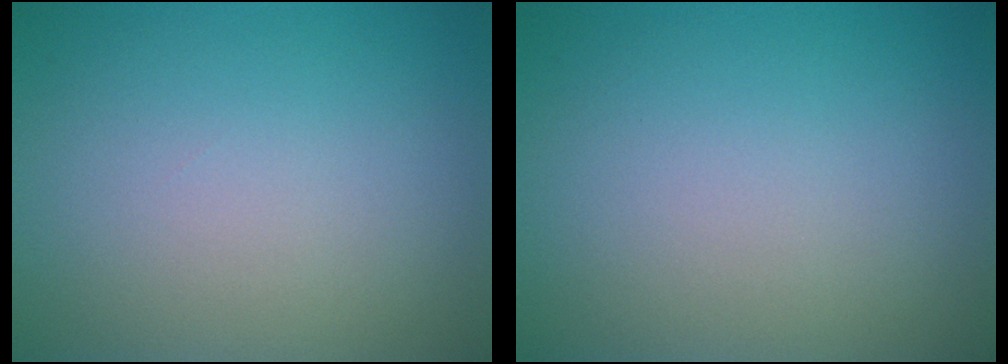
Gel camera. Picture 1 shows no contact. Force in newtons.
{"total": 0.0}